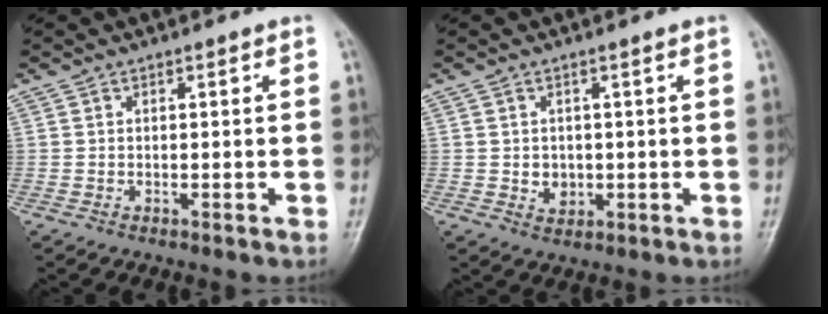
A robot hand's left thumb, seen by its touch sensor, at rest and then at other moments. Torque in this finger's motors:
{"motor_torque": [-0.30, 0.25, -0.02, -0.05, -0.02]}